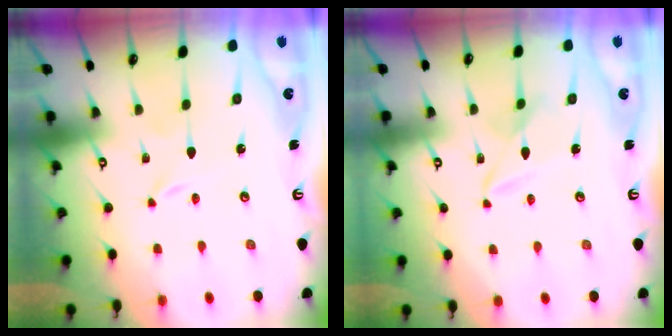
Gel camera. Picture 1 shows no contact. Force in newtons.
{"total": 7.0, "press": 7.0, "slide": 0.4}